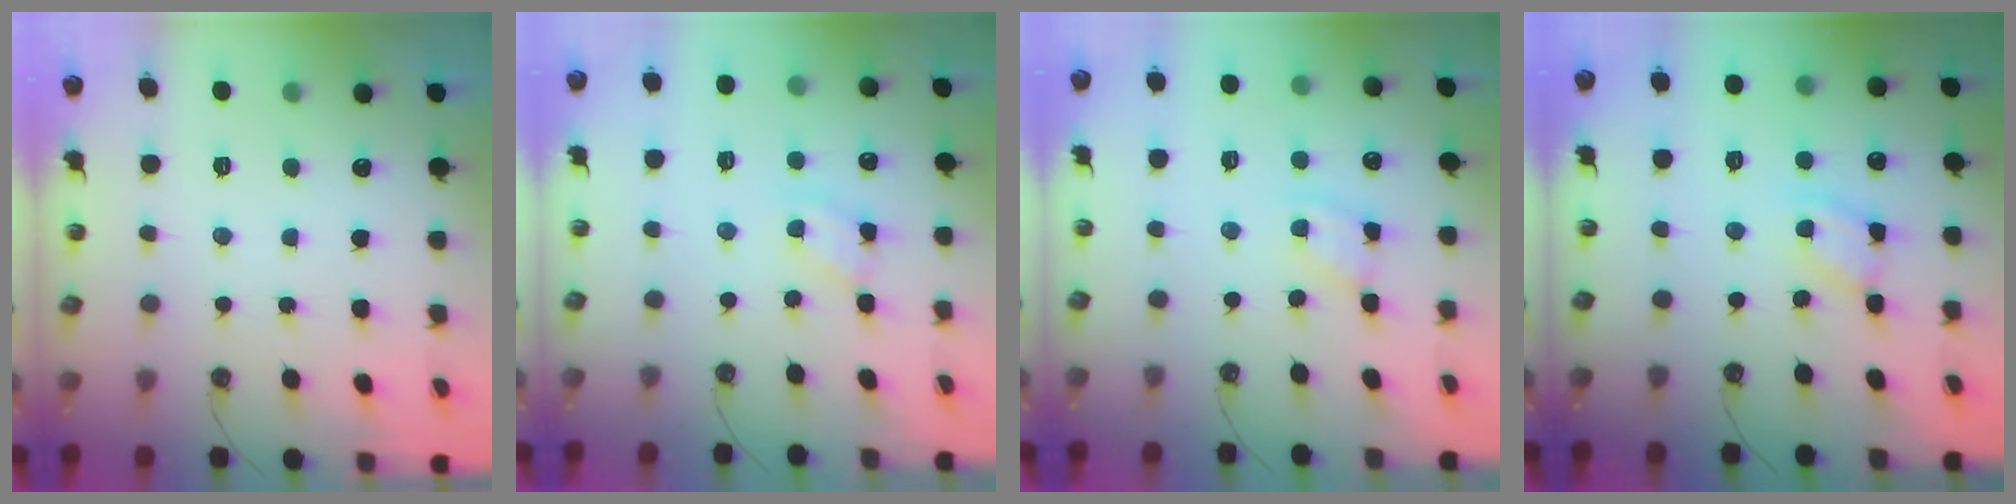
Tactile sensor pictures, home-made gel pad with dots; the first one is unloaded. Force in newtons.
{"total": 4.9, "press": 4.8, "slide": 0.4}
{"total": 3.3, "press": 3.3, "slide": 0.2}
{"total": 7.2, "press": 7.2, "slide": 0.5}